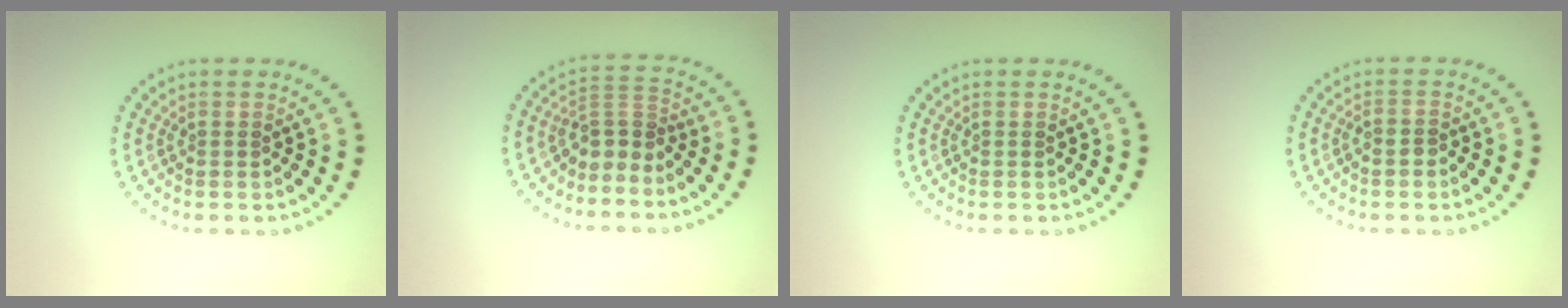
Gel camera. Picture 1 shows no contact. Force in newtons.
{"total": 2.9, "press": 2.0, "slide": 2.0}
{"total": 0.0}
{"total": 0.9, "press": 0.7, "slide": 0.6}